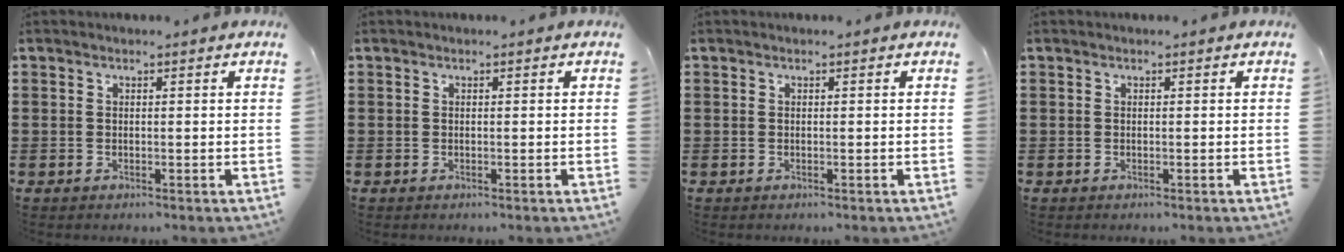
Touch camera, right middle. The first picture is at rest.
{"total": 0.0}
{"total": 0.0}
{"total": 0.0}